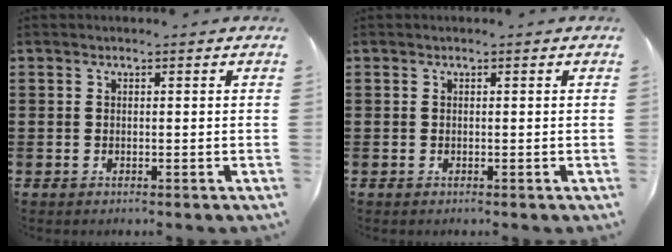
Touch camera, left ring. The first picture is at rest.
{"total": 0.0}